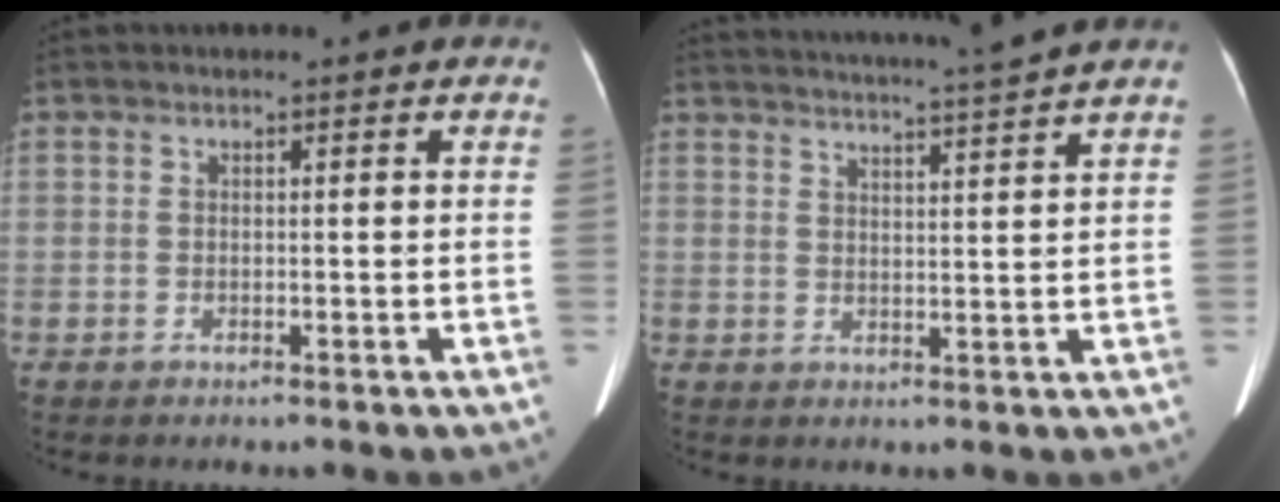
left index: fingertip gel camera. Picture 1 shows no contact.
{"total": 12.3, "force": [11.3, -2.2, 4.2], "torque": [-0.074, -0.022, 0.154]}